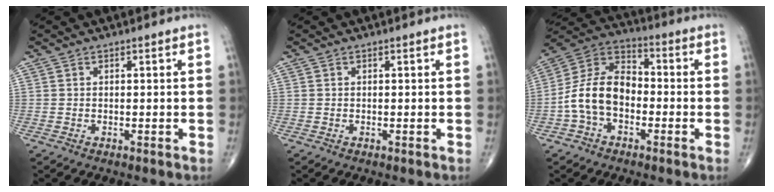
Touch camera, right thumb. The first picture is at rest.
{"total": 0.0}
{"total": 12.6, "force": [-2.8, 8.4, 9.0], "torque": [-0.159, 0.045, -0.064]}